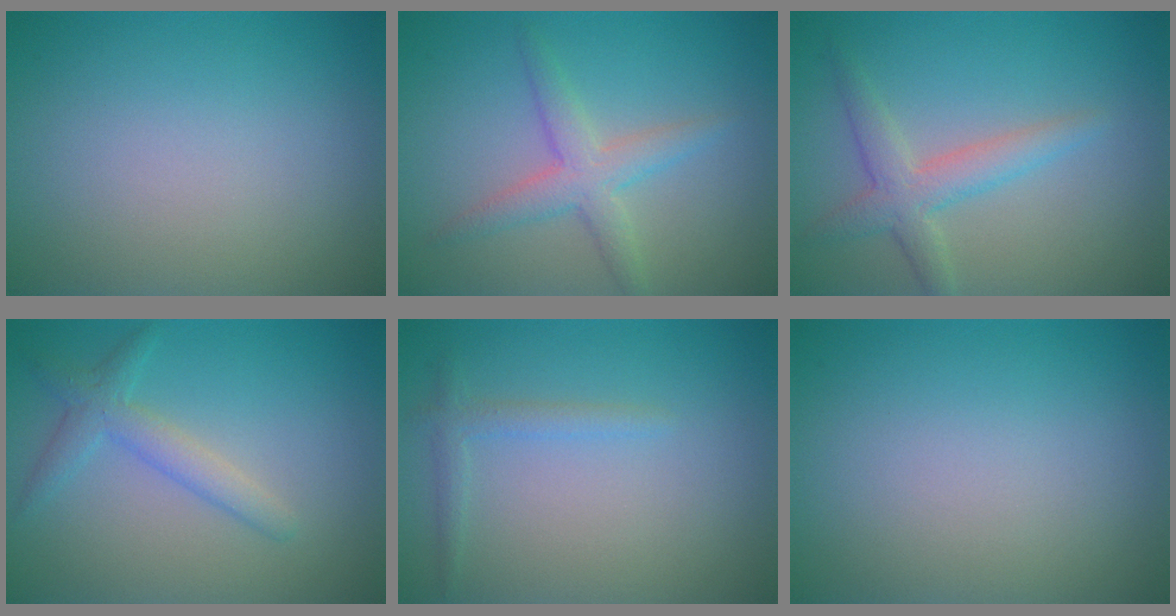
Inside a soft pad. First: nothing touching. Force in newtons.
{"total": 3.2, "press": 3.2, "slide": 0.1}
{"total": 3.2, "press": 3.2, "slide": 0.1}
{"total": 2.6, "press": 2.6, "slide": 0.1}
{"total": 1.4, "press": 1.4, "slide": 0.1}
{"total": 0.0}